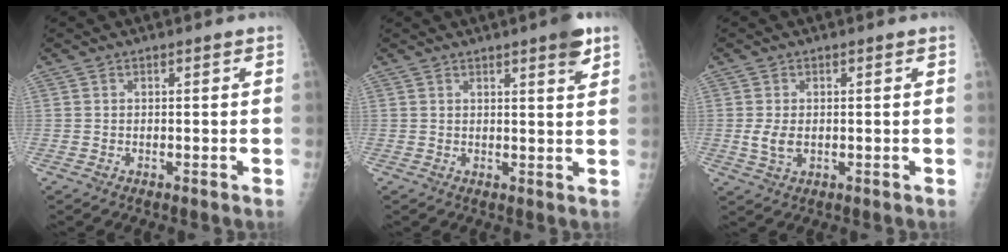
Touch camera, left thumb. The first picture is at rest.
{"total": 4.6, "force": [2.8, 0.7, 3.5], "torque": [-0.040, -0.014, 0.033]}
{"total": 3.6, "force": [-0.2, 2.3, 2.8], "torque": [-0.057, -0.006, -0.001]}